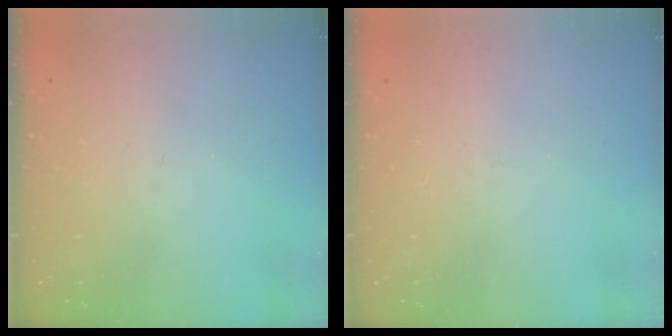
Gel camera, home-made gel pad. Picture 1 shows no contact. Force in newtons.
{"total": 2.5, "press": 2.4, "slide": 0.3}